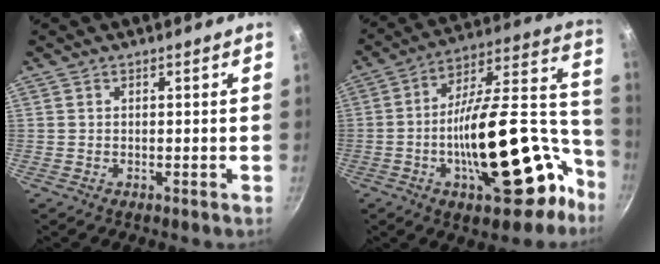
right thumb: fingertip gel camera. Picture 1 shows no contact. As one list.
[{"total": 28.5, "force": [-10.5, 12.8, 23.2], "torque": [-0.302, 0.079, -0.157]}]